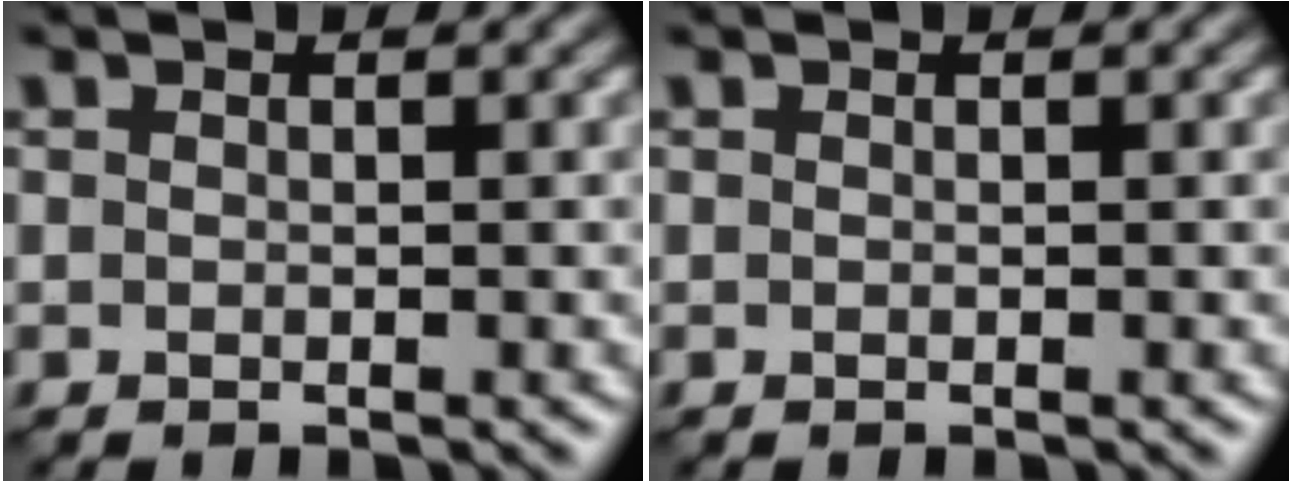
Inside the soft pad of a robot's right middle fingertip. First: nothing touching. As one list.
[{"total": 0.0}]